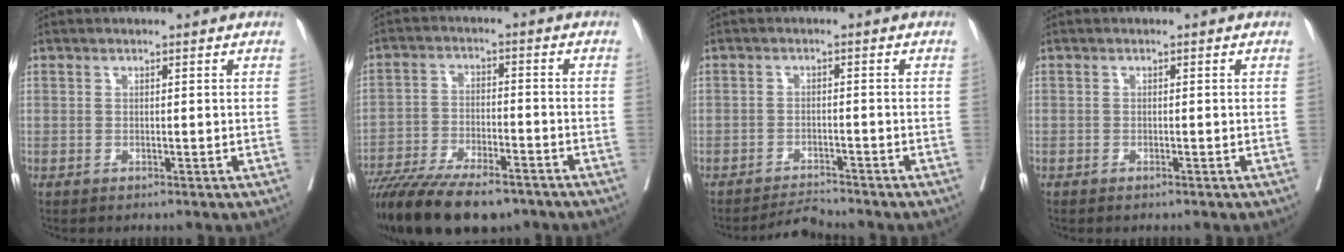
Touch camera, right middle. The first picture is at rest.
{"total": 18.2, "force": [-14.2, 5.1, 10.2], "torque": [-0.191, -0.028, -0.230]}
{"total": 2.8, "force": [-2.7, -0.7, -0.4], "torque": [0.006, -0.014, -0.044]}
{"total": 0.5, "force": [-0.4, -0.1, 0.3], "torque": [-0.011, -0.003, -0.007]}